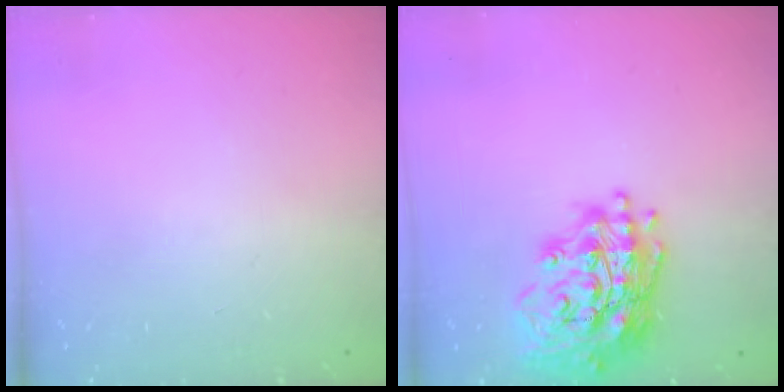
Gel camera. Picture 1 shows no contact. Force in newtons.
{"total": 19.7, "press": 19.5, "slide": 2.7}